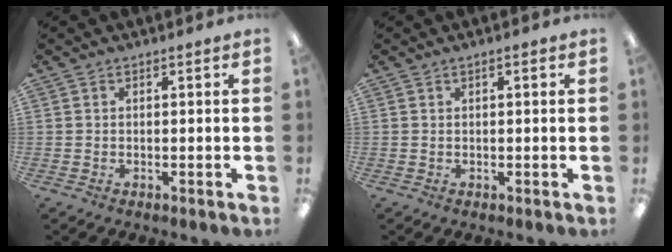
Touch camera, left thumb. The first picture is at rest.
{"total": 1.0, "force": [0.4, 0.3, 0.8], "torque": [-0.015, 0.003, 0.007]}